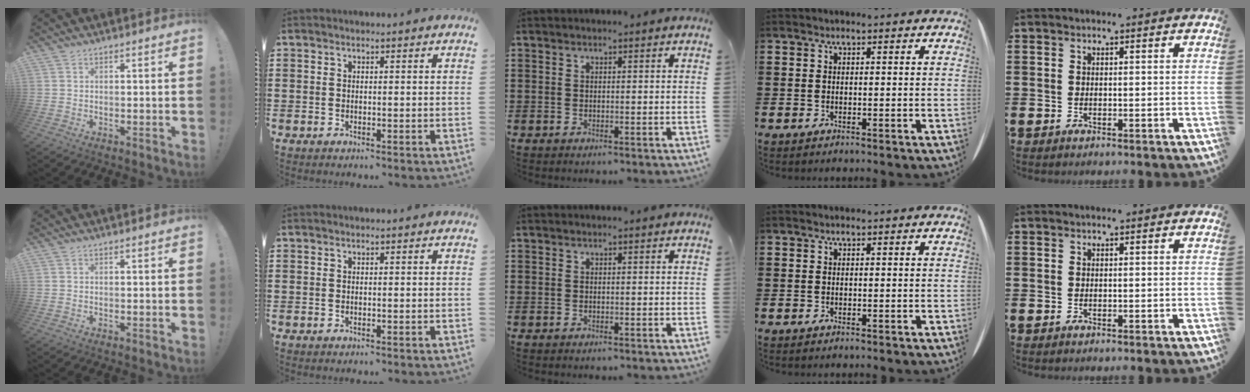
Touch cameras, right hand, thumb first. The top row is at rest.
{}